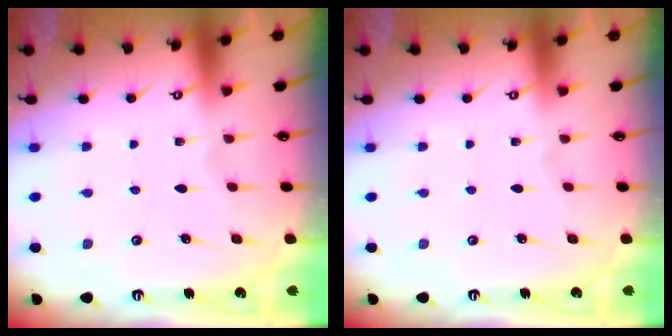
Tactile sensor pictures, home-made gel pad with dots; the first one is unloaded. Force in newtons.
{"total": 0.0}